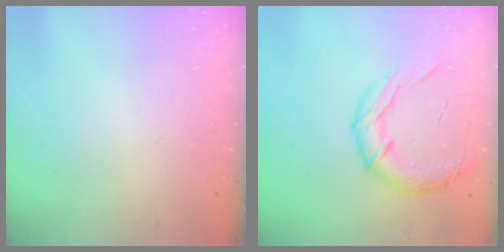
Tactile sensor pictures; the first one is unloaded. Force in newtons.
{"total": 14.9, "press": 14.7, "slide": 2.3}